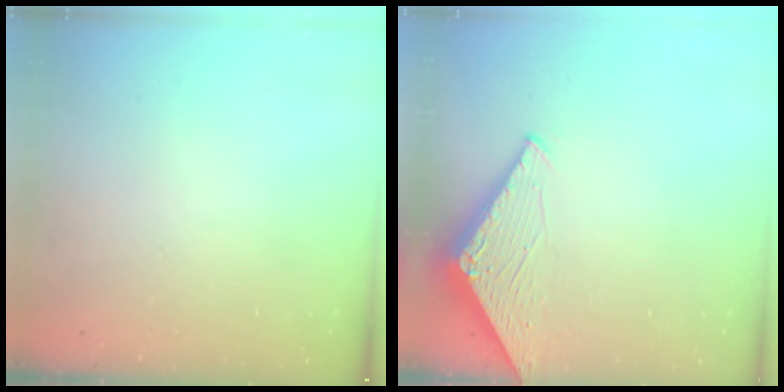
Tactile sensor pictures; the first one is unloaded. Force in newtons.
{"total": 2.9, "press": 2.9, "slide": 0.2}